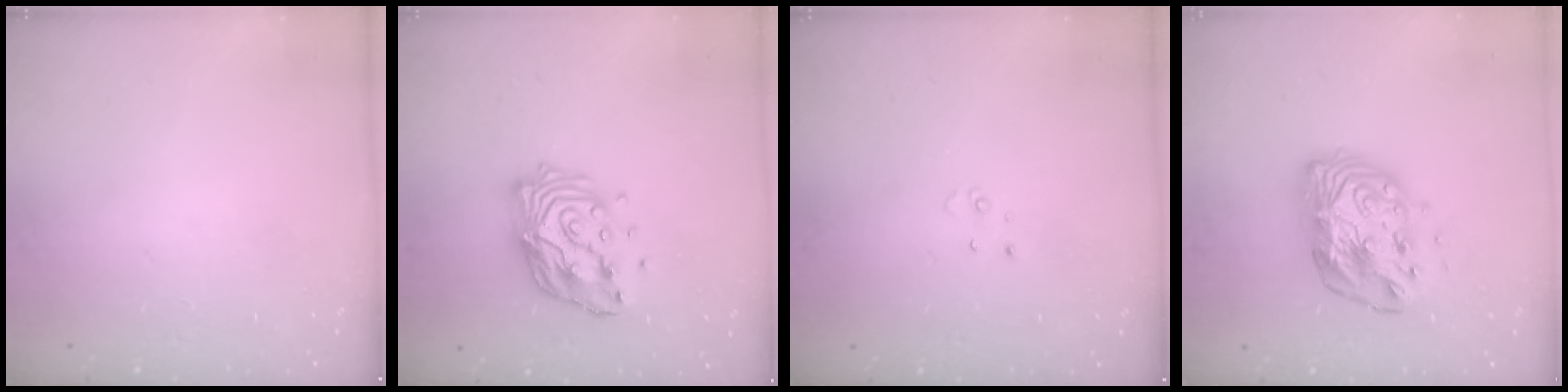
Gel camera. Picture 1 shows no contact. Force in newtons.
{"total": 13.7, "press": 13.6, "slide": 1.4}
{"total": 2.5, "press": 2.5, "slide": 0.2}
{"total": 14.1, "press": 14.1, "slide": 1.2}